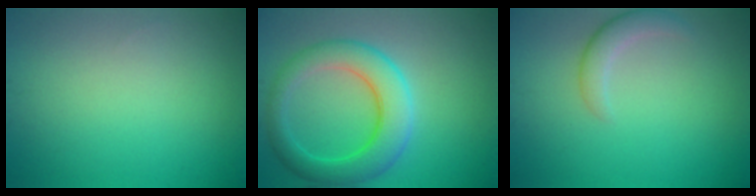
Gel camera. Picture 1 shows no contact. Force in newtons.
{"total": 6.2, "press": 6.2, "slide": 0.1}
{"total": 2.1, "press": 2.1, "slide": 0.1}